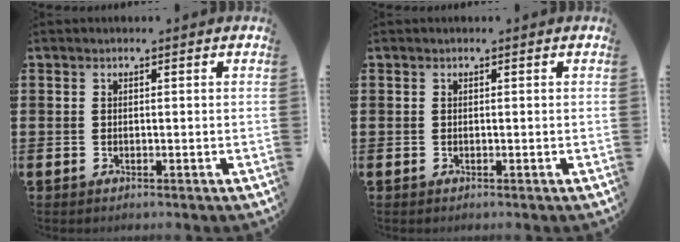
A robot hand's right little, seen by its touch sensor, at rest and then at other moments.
{"total": 0.0}